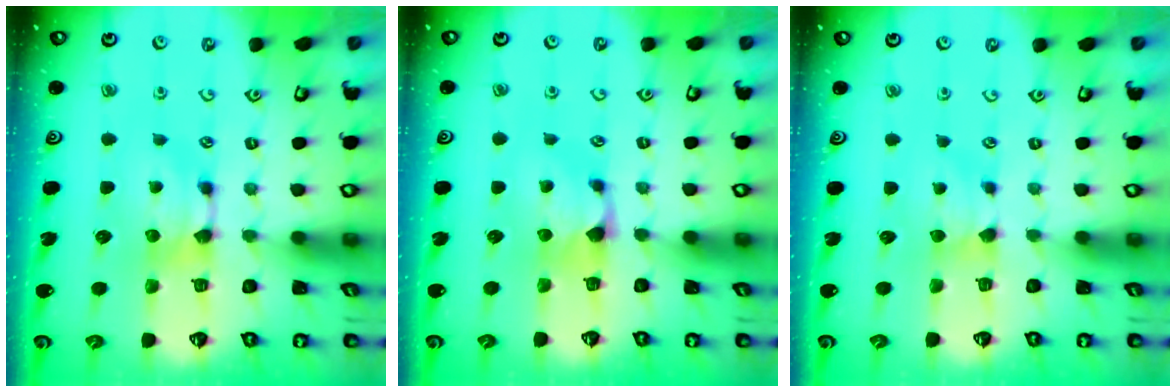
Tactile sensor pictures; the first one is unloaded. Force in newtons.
{"total": 1.3, "press": 0.7, "slide": 1.0}
{"total": 1.6, "press": 1.4, "slide": 0.7}